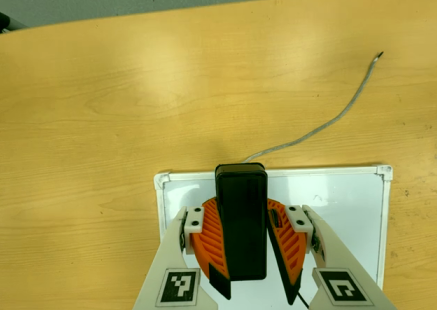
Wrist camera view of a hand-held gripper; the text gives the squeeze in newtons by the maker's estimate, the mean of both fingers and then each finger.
{"total": 11.0, "left": 10.7, "right": 11.4}